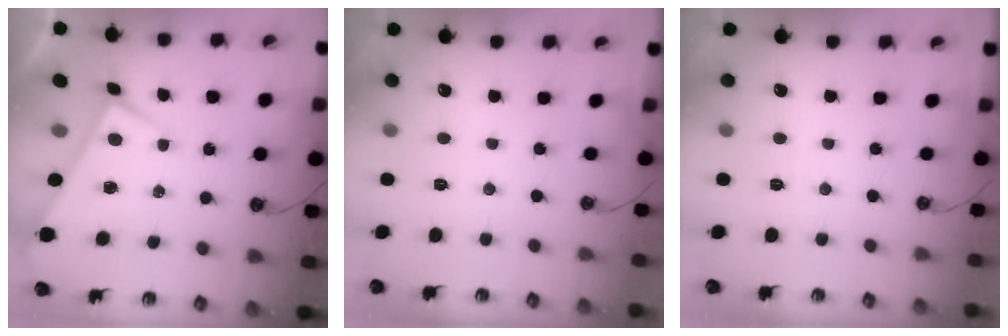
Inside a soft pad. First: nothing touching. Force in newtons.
{"total": 0.0}
{"total": 0.0}